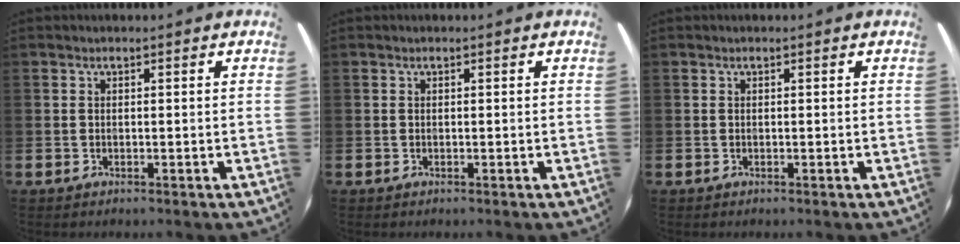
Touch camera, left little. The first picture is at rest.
{"total": 0.0}
{"total": 0.0}